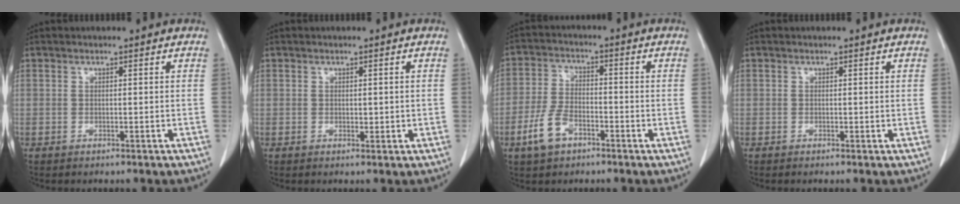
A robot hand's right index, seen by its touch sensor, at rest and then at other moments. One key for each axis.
{"total": 1.2, "fx": 0.1, "fy": 0.8, "fz": 0.9, "tx": -0.008, "ty": -0.001, "tz": 0.003}
{"total": 6.5, "fx": -3.4, "fy": 3.4, "fz": 4.4, "tx": -0.100, "ty": 0.003, "tz": -0.068}
{"total": 0.0}